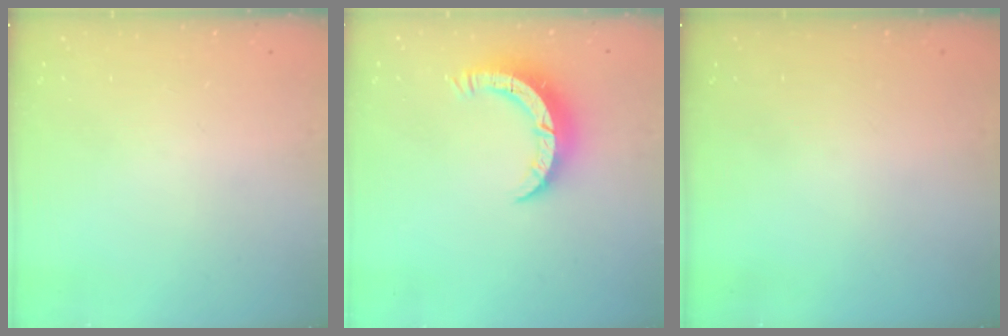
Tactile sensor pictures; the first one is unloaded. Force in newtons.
{"total": 7.7, "press": 7.7, "slide": 0.4}
{"total": 0.0}